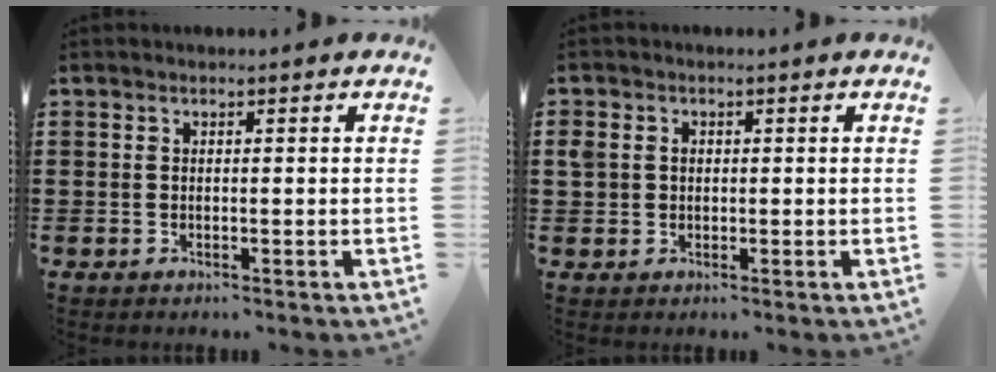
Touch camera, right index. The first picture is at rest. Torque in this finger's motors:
{"motor_torque": [0.09, -0.04, 0.03, 0.06]}